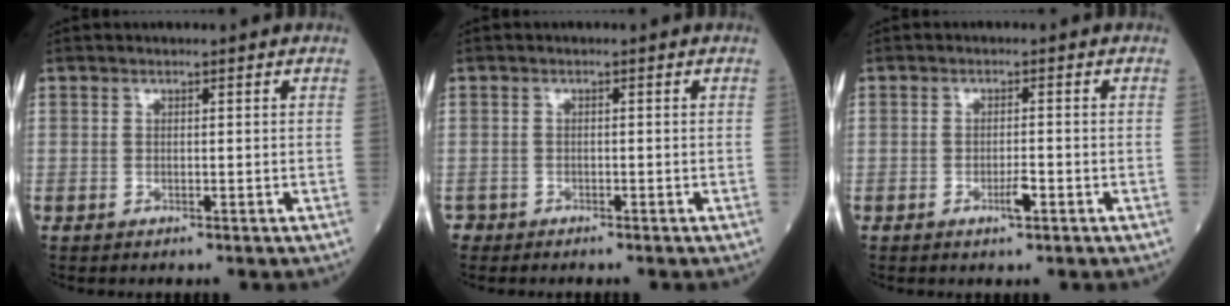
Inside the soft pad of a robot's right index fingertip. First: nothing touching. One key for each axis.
{"total": 1.5, "fx": -1.3, "fy": 0.8, "fz": -0.3, "tx": -0.002, "ty": 0.003, "tz": -0.025}
{"total": 2.3, "fx": -1.1, "fy": 0.3, "fz": 2.0, "tx": -0.035, "ty": -0.001, "tz": -0.019}